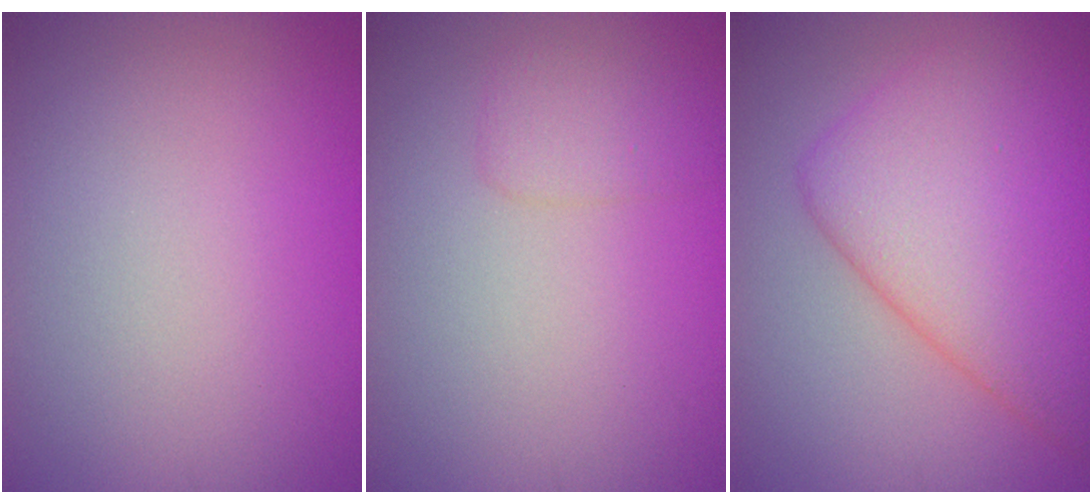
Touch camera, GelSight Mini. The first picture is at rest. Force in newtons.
{"total": 1.7, "press": 1.7, "slide": 0.1}
{"total": 10.0, "press": 10.0, "slide": 0.2}